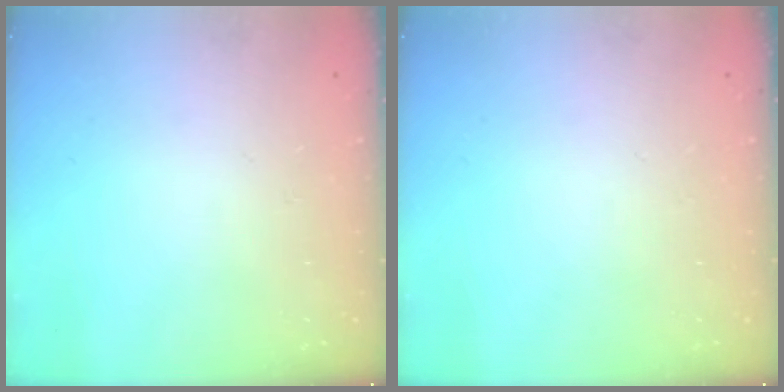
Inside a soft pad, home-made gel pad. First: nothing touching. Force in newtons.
{"total": 0.0}